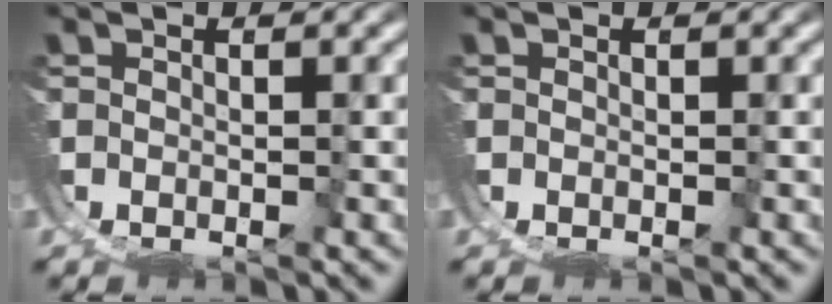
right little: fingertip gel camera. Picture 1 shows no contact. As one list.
[{"total": 0.0}]